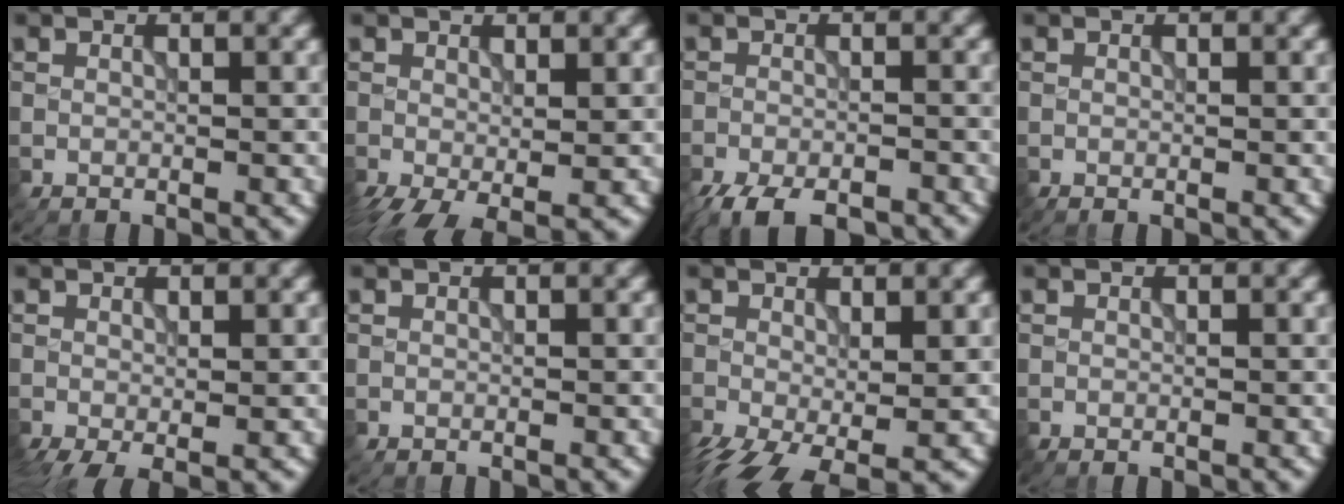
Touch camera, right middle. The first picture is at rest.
{"total": 4.0, "force": [-1.6, 1.7, 3.3], "torque": [-0.069, -0.015, -0.026]}
{"total": 6.6, "force": [-5.4, 1.8, 3.4], "torque": [-0.056, -0.026, -0.088]}
{"total": 0.0}
{"total": 2.7, "force": [-1.1, 0.9, 2.3], "torque": [-0.046, -0.013, -0.019]}
{"total": 0.0}
{"total": 6.6, "force": [-2.8, 3.0, 5.2], "torque": [-0.111, -0.029, -0.040]}
{"total": 0.0}